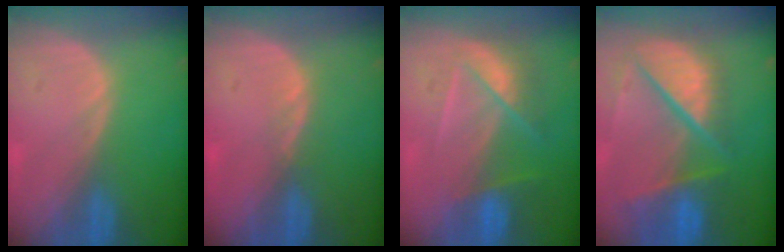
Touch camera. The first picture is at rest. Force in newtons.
{"total": 1.1, "press": 1.0, "slide": 0.5}
{"total": 7.3, "press": 6.5, "slide": 3.4}
{"total": 11.3, "press": 9.5, "slide": 6.3}